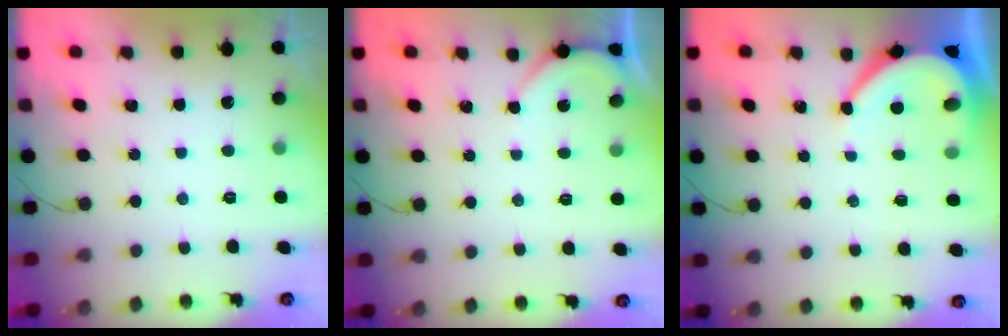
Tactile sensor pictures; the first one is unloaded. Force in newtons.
{"total": 2.3, "press": 2.3, "slide": 0.4}
{"total": 6.3, "press": 6.3, "slide": 0.7}